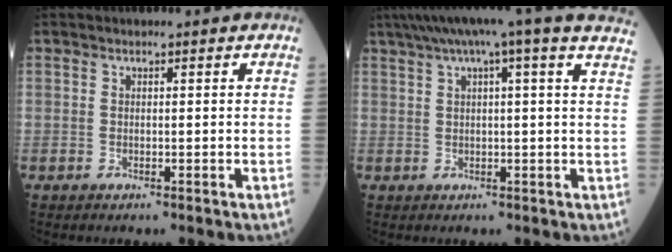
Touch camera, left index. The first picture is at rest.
{"total": 16.5, "force": [12.8, -0.5, 10.5], "torque": [-0.177, 0.036, 0.155]}